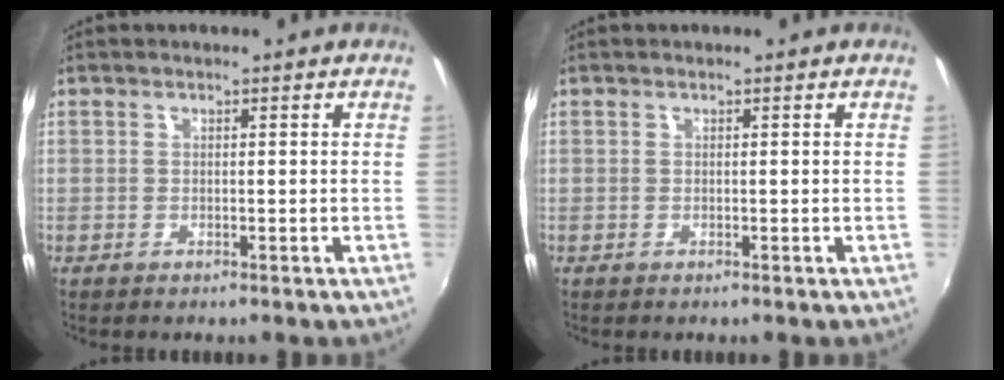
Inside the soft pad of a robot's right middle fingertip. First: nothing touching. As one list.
[{"total": 0.0}]